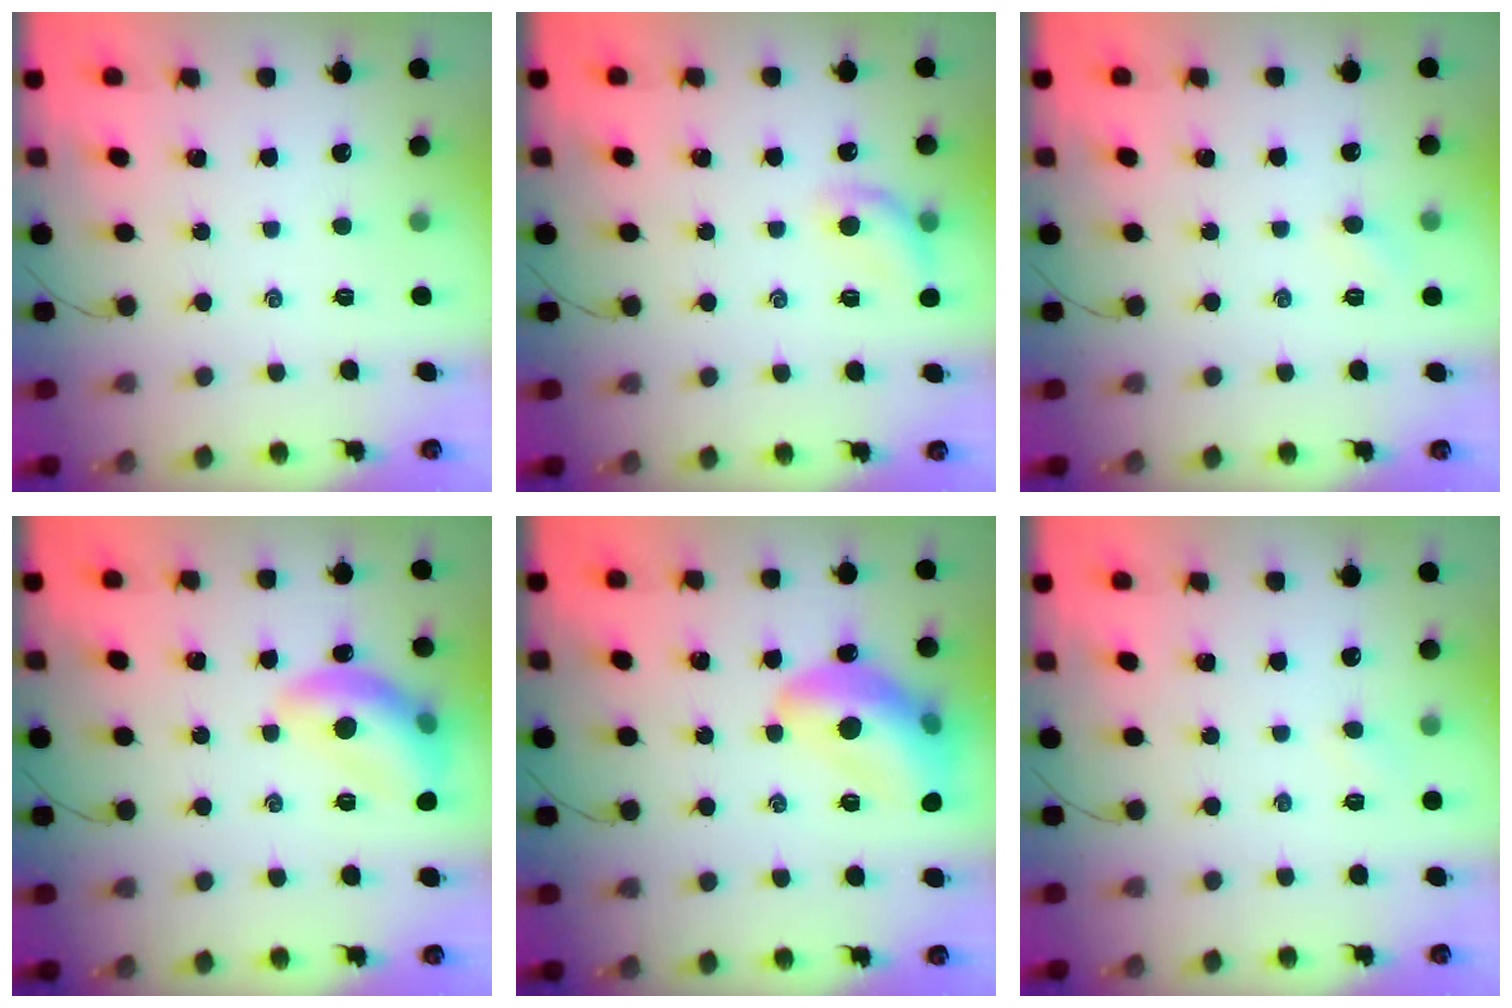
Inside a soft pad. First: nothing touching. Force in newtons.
{"total": 9.4, "press": 9.2, "slide": 1.8}
{"total": 2.5, "press": 2.4, "slide": 0.7}
{"total": 14.1, "press": 14.1, "slide": 1.1}
{"total": 15.6, "press": 15.5, "slide": 1.9}
{"total": 3.0, "press": 2.9, "slide": 0.8}